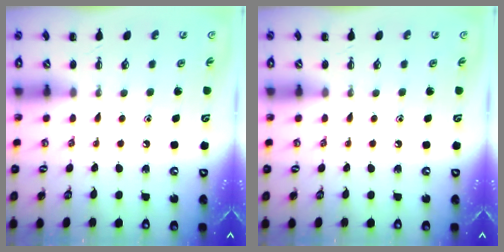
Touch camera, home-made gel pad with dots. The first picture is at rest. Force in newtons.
{"total": 0.0}